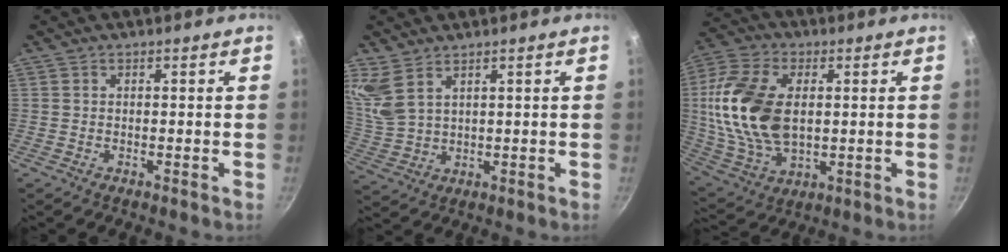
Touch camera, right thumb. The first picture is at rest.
{"total": 6.4, "force": [4.5, 3.0, 3.5], "torque": [-0.064, -0.030, 0.104]}
{"total": 19.8, "force": [2.1, 12.2, 15.4], "torque": [-0.295, 0.000, 0.044]}